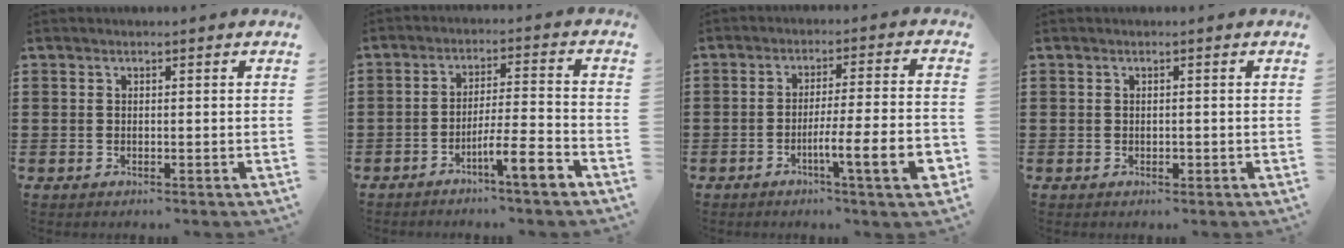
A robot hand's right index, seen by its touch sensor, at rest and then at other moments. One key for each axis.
{"total": 6.7, "fx": -4.4, "fy": 0.3, "fz": 5.0, "tx": -0.081, "ty": -0.003, "tz": -0.076}
{"total": 8.8, "fx": -3.6, "fy": 0.6, "fz": 8.0, "tx": -0.138, "ty": -0.008, "tz": -0.064}
{"total": 0.8, "fx": -0.3, "fy": 0.4, "fz": 0.6, "tx": -0.012, "ty": -0.002, "tz": -0.004}